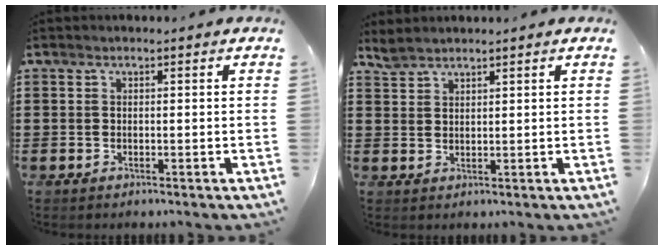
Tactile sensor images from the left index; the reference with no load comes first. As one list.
[{"total": 2.1, "force": [2.0, 0.5, 0.4], "torque": [-0.012, 0.001, 0.041]}]